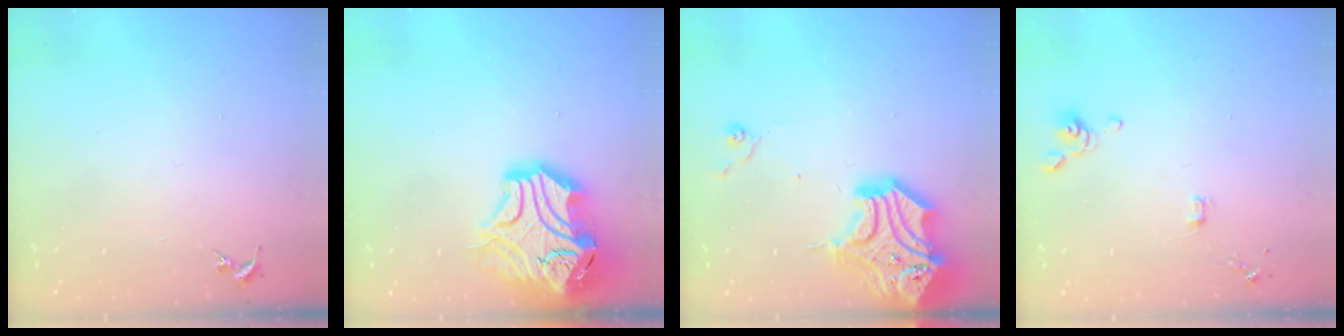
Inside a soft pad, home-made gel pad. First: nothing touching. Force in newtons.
{"total": 19.5, "press": 19.3, "slide": 2.9}
{"total": 21.9, "press": 21.7, "slide": 2.9}
{"total": 4.4, "press": 4.0, "slide": 1.8}